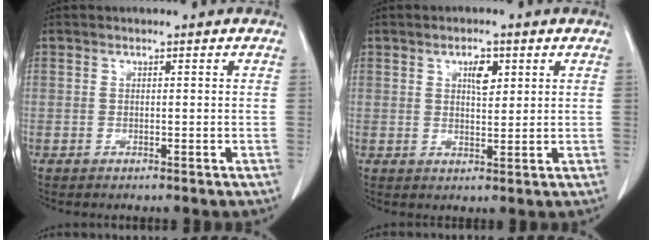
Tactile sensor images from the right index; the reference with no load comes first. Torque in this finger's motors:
{"motor_torque": [0.16, 0.16, 0.00, 0.03]}